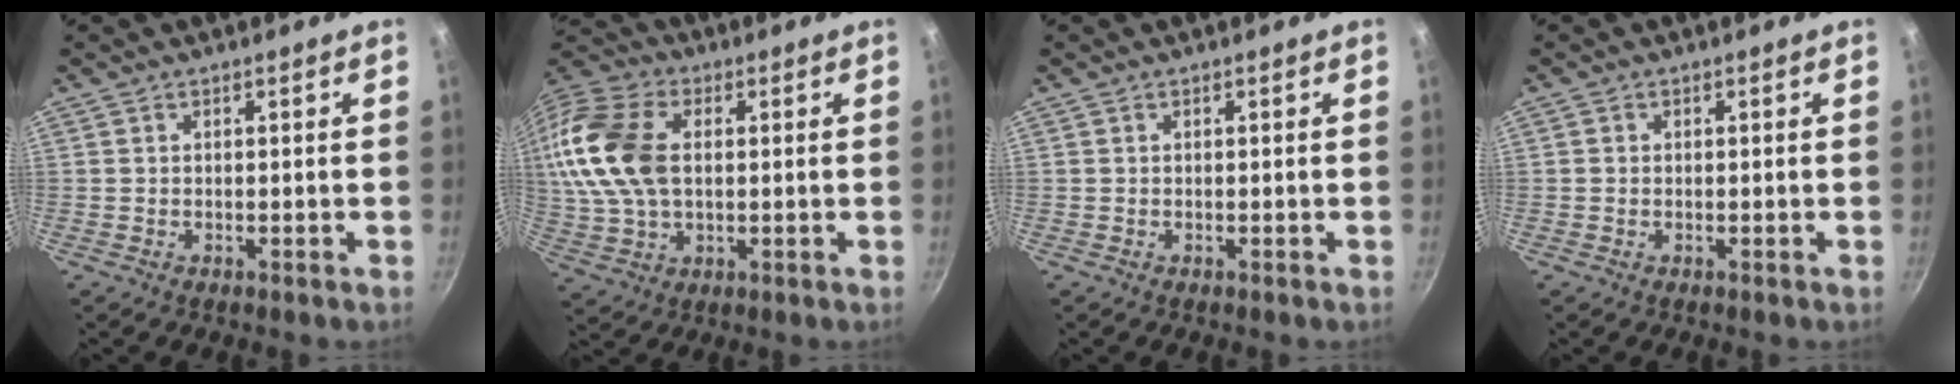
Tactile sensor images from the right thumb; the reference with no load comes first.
{"total": 18.3, "force": [2.1, 11.9, 13.7], "torque": [-0.269, 0.019, 0.033]}
{"total": 0.0}
{"total": 0.7, "force": [-0.2, 0.6, 0.2], "torque": [-0.002, 0.002, -0.005]}